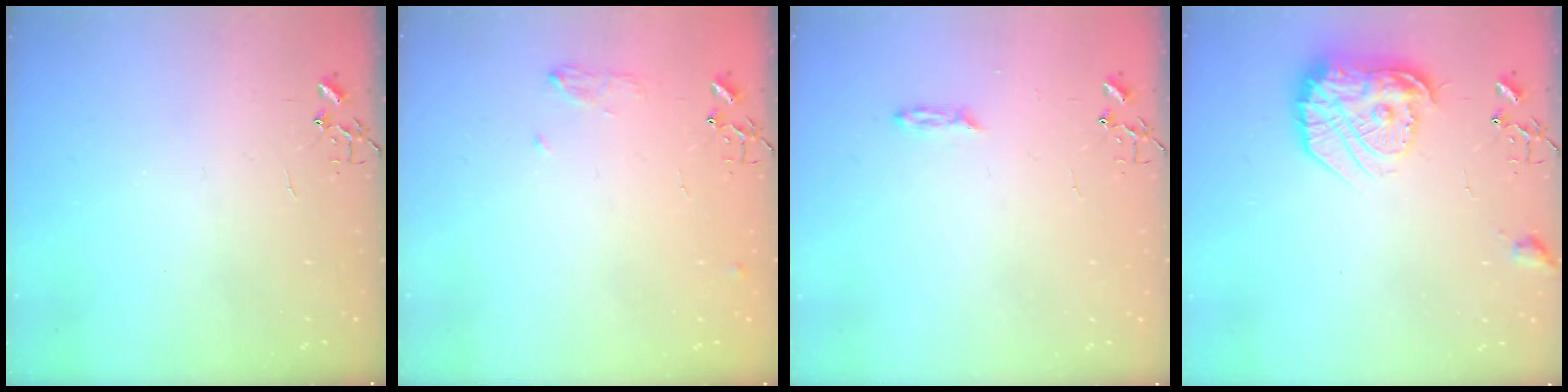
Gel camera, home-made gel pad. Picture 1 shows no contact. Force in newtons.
{"total": 6.6, "press": 6.5, "slide": 1.1}
{"total": 2.2, "press": 2.2, "slide": 0.4}
{"total": 17.9, "press": 17.8, "slide": 1.2}